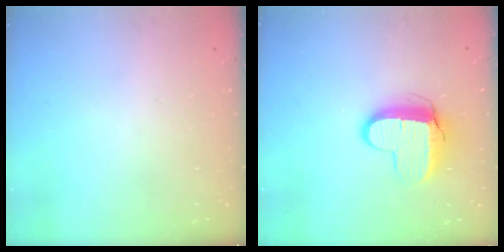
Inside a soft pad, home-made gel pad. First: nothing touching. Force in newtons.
{"total": 9.9, "press": 9.8, "slide": 0.9}